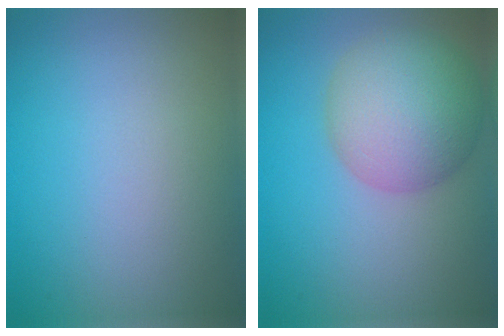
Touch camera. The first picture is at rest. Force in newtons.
{"total": 7.9, "press": 7.9, "slide": 0.4}